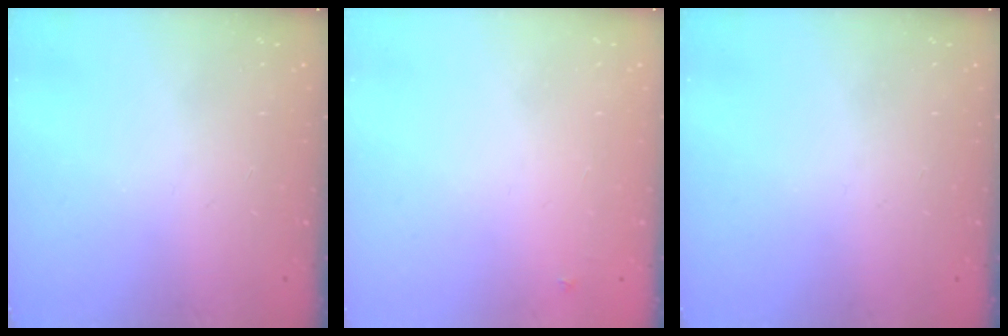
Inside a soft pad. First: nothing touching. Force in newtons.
{"total": 3.4, "press": 3.3, "slide": 0.4}
{"total": 0.0}